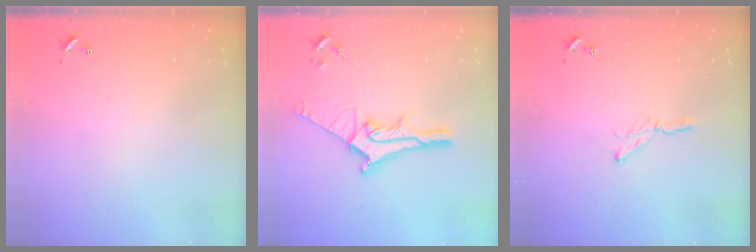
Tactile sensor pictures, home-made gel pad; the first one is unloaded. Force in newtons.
{"total": 13.3, "press": 13.3, "slide": 1.1}
{"total": 3.8, "press": 3.8, "slide": 0.4}